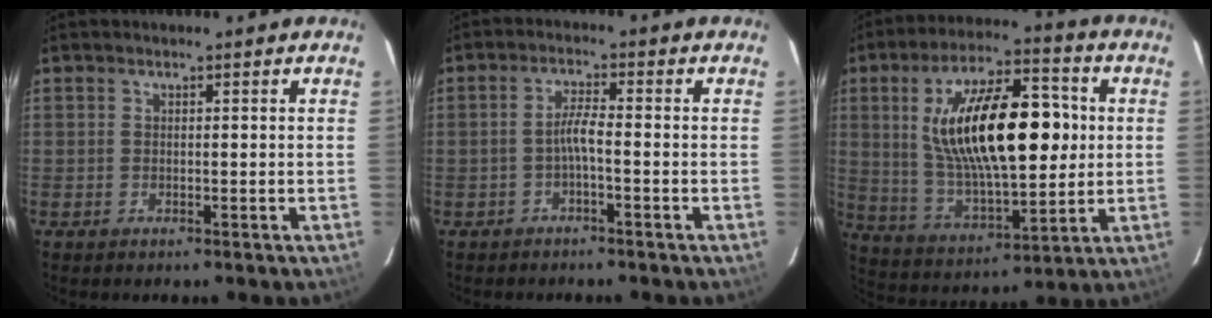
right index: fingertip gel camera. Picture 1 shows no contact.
{"total": 2.8, "force": [-1.4, 0.0, 2.5], "torque": [-0.052, 0.006, -0.027]}
{"total": 22.5, "force": [3.3, 9.4, 20.2], "torque": [-0.361, 0.020, 0.070]}